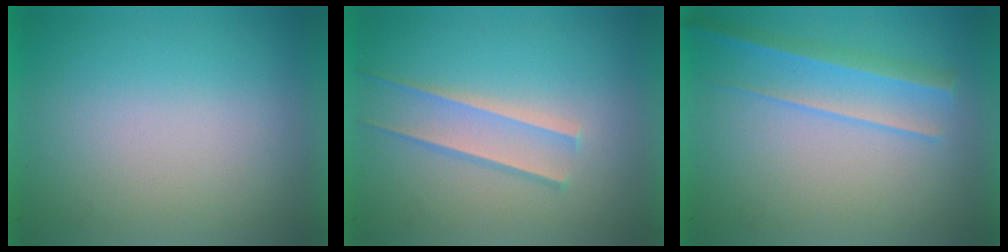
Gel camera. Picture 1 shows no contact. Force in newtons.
{"total": 1.7}
{"total": 2.1}